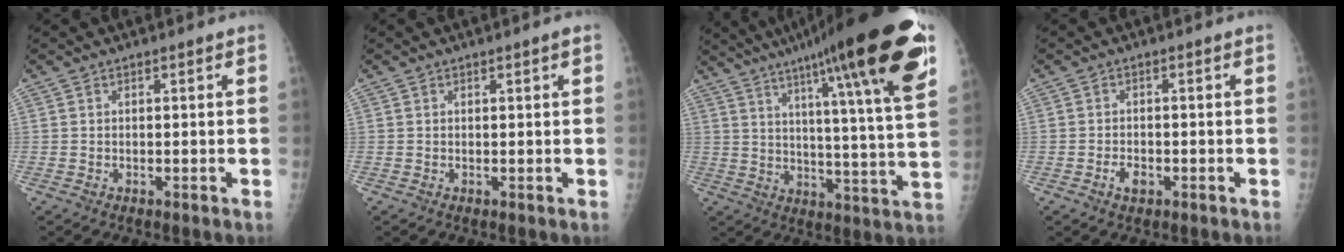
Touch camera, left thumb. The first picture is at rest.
{"total": 0.8, "force": [0.4, 0.2, 0.6], "torque": [-0.006, 0.000, 0.007]}
{"total": 27.1, "force": [16.0, 2.7, 21.6], "torque": [-0.303, -0.044, 0.227]}
{"total": 2.4, "force": [-1.2, 1.5, 1.5], "torque": [-0.021, 0.003, -0.018]}